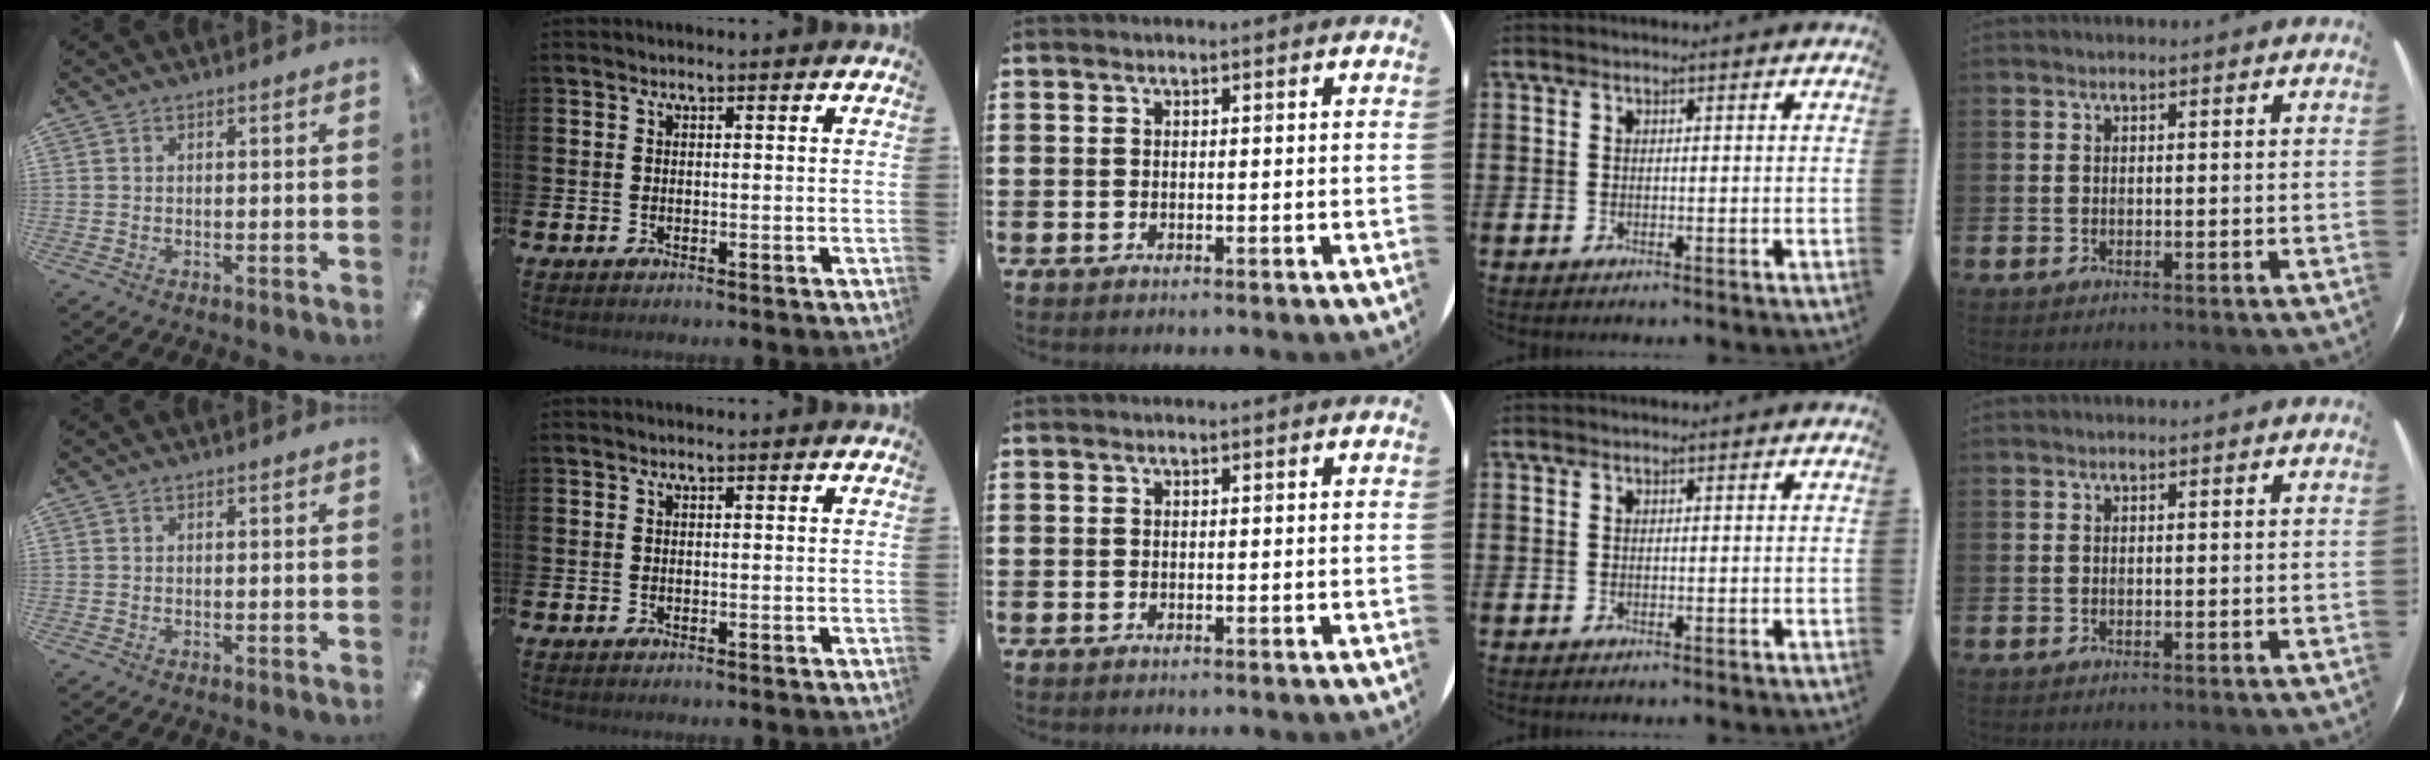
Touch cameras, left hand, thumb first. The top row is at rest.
{}